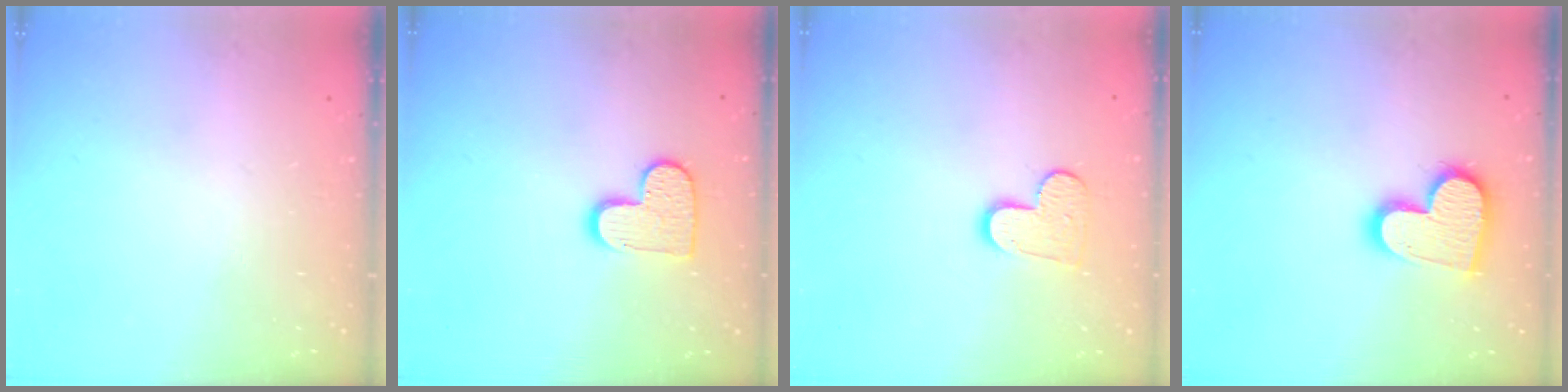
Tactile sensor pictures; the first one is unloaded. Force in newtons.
{"total": 10.4, "press": 10.4, "slide": 0.6}
{"total": 9.2, "press": 9.2, "slide": 0.6}
{"total": 14.9, "press": 14.8, "slide": 1.1}